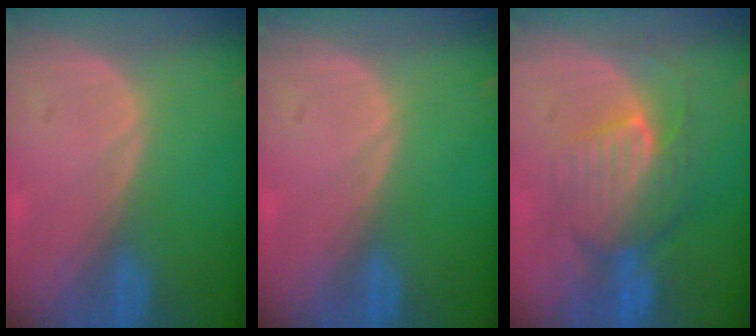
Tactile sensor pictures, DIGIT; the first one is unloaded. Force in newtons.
{"total": 0.0}
{"total": 8.0, "press": 8.0, "slide": 0.7}